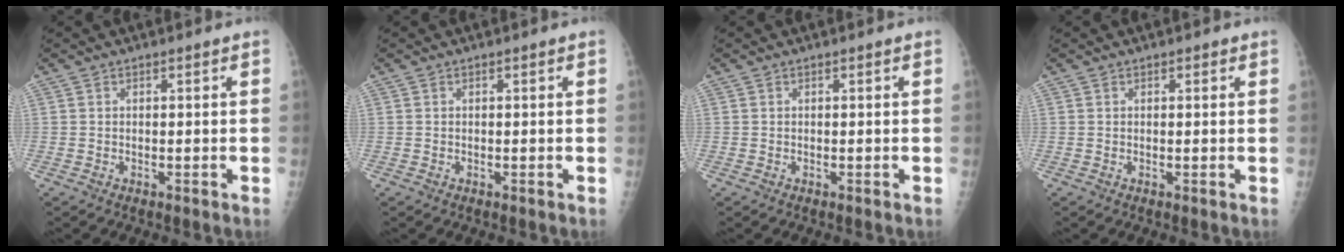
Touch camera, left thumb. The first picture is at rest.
{"total": 0.0}
{"total": 0.0}
{"total": 0.6, "force": [0.5, 0.3, 0.2], "torque": [-0.002, -0.003, 0.004]}